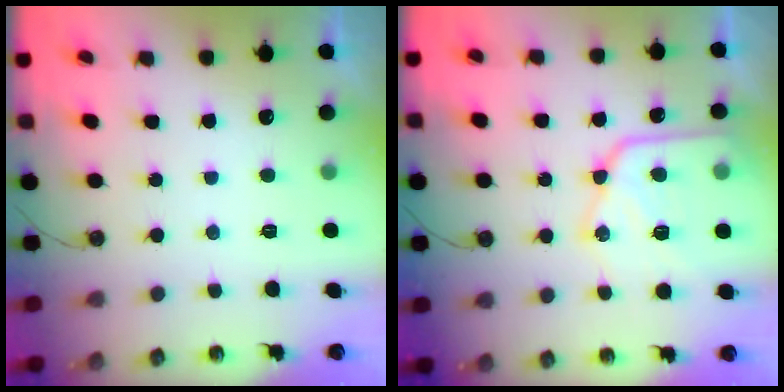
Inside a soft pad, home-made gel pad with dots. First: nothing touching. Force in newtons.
{"total": 16.6, "press": 16.5, "slide": 1.6}